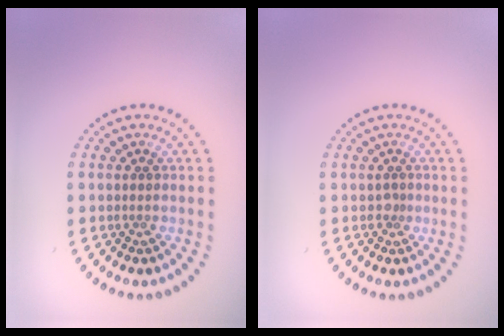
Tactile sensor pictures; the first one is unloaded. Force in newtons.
{"total": 0.8, "press": 0.6, "slide": 0.6}